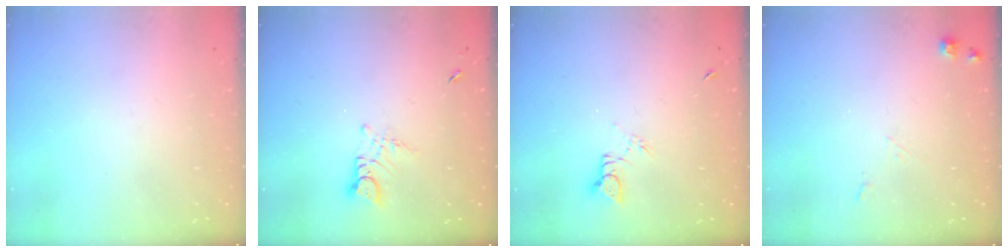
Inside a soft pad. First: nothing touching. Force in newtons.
{"total": 2.8, "press": 2.8, "slide": 0.3}
{"total": 3.3, "press": 3.3, "slide": 0.2}
{"total": 5.6, "press": 5.5, "slide": 0.9}